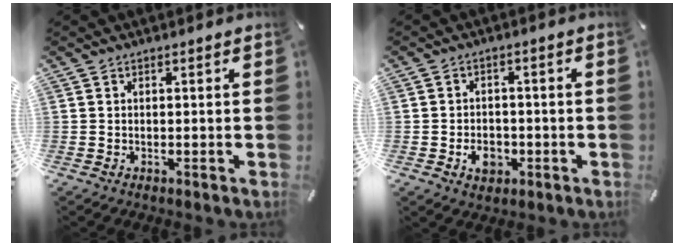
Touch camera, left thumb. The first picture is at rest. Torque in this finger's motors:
{"motor_torque": [-0.17, 1.17, 0.01, 0.09, 0.08]}